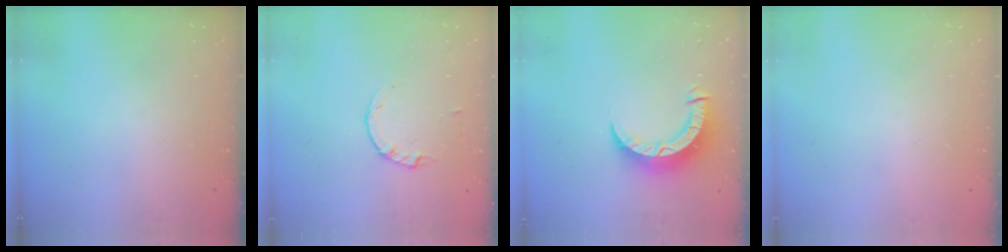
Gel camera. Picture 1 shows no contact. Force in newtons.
{"total": 2.2, "press": 2.1, "slide": 0.3}
{"total": 7.9, "press": 7.8, "slide": 0.6}
{"total": 0.0}